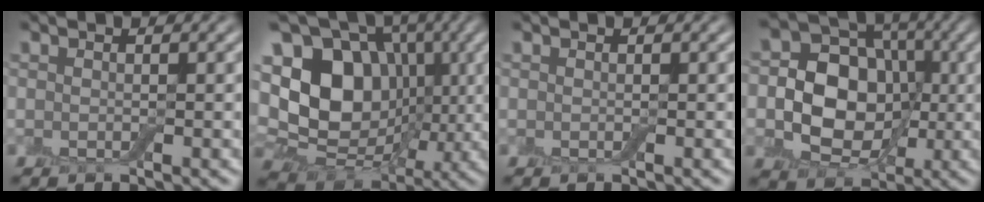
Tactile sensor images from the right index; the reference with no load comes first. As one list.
[{"total": 14.8, "force": [1.6, 11.8, 8.8], "torque": [-0.167, 0.017, 0.024]}, {"total": 0.0}, {"total": 9.5, "force": [-0.3, 7.6, 5.6], "torque": [-0.068, 0.007, -0.022]}]